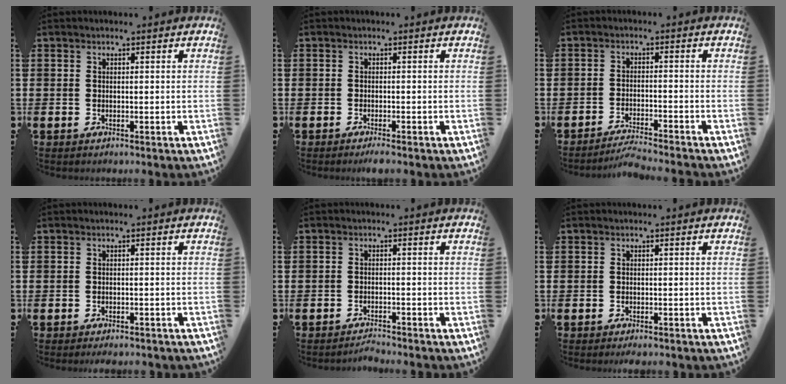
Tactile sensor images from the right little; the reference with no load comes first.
{"total": 1.1, "force": [-0.8, 0.0, 0.7], "torque": [-0.012, -0.001, -0.016]}
{"total": 2.8, "force": [-2.7, -0.3, 0.8], "torque": [-0.014, 0.003, -0.053]}
{"total": 0.8, "force": [-0.7, 0.0, 0.1], "torque": [-0.005, -0.001, -0.014]}
{"total": 1.4, "force": [-1.4, -0.1, 0.1], "torque": [-0.005, 0.004, -0.028]}
{"total": 0.7, "force": [-0.6, 0.1, 0.4], "torque": [-0.007, -0.003, -0.012]}